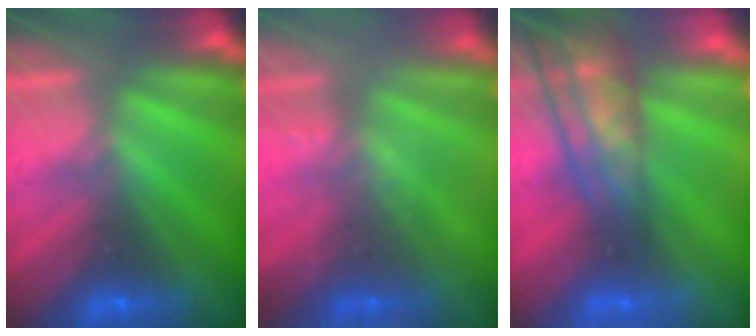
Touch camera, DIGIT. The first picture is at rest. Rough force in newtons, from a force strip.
{"total": 2.2}
{"total": 7.1}